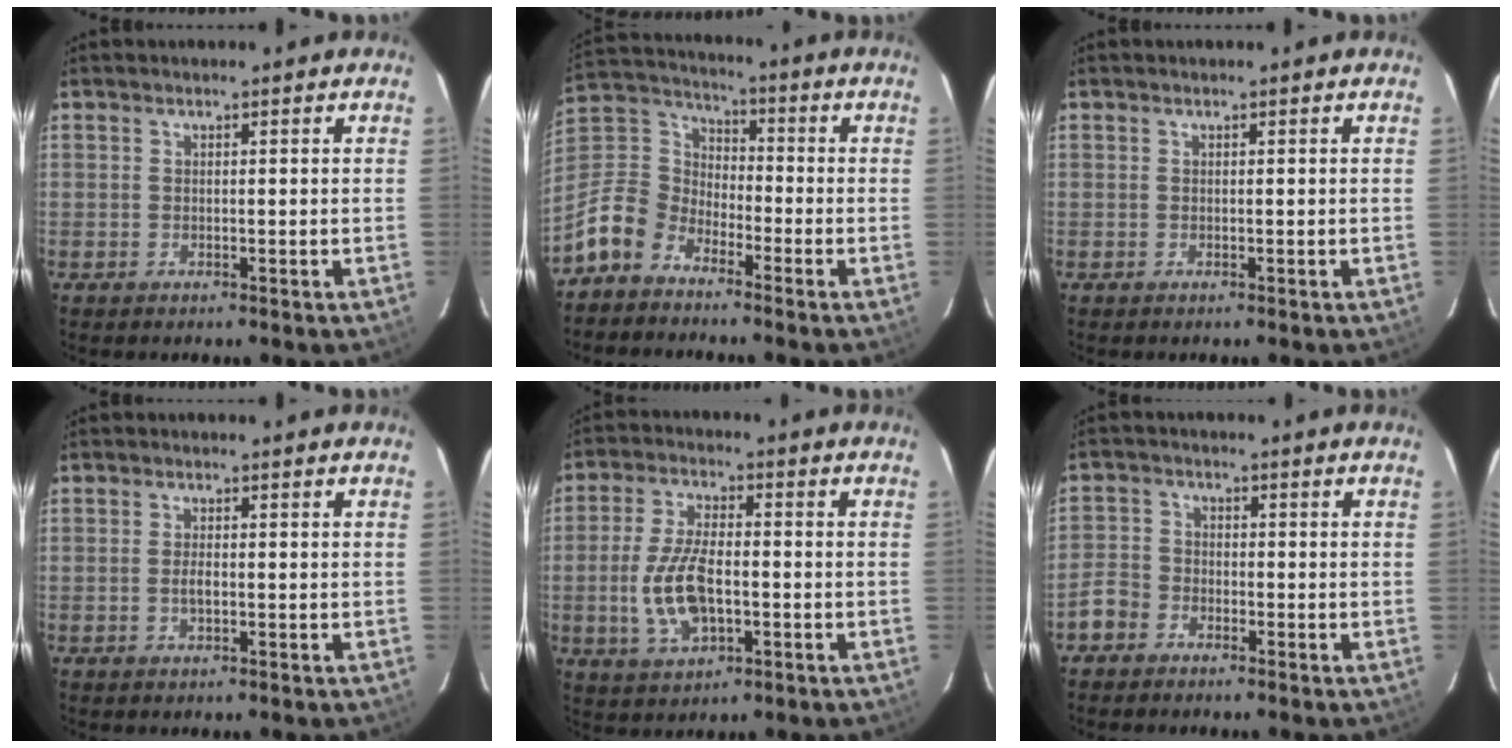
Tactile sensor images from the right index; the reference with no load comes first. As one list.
[{"total": 10.2, "force": [-7.1, 6.5, 3.4], "torque": [-0.089, 0.035, -0.153]}, {"total": 0.0}, {"total": 1.7, "force": [-0.4, 0.7, 1.5], "torque": [-0.030, -0.001, -0.008]}, {"total": 10.8, "force": [-2.3, 5.1, 9.2], "torque": [-0.192, -0.003, -0.037]}, {"total": 4.4, "force": [-2.9, 3.2, 1.0], "torque": [-0.024, 0.014, -0.063]}]